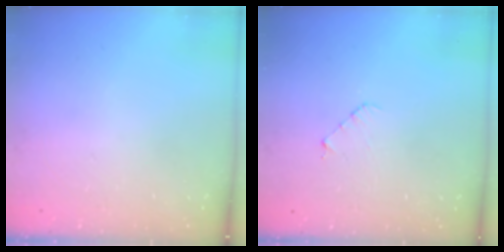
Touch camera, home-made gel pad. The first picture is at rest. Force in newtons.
{"total": 3.4, "press": 3.4, "slide": 0.3}